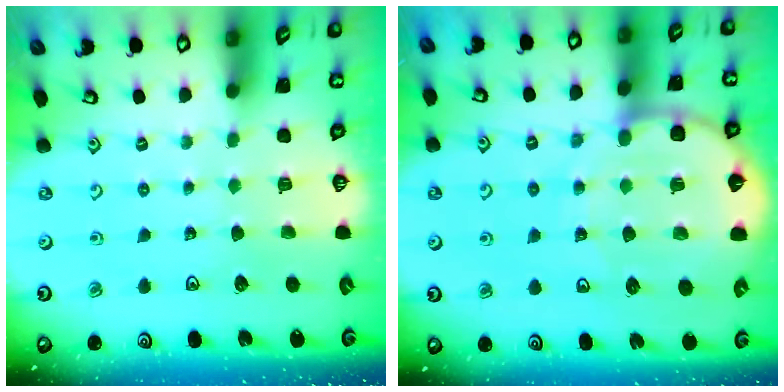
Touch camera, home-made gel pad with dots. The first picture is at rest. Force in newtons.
{"total": 9.6, "press": 9.5, "slide": 1.2}